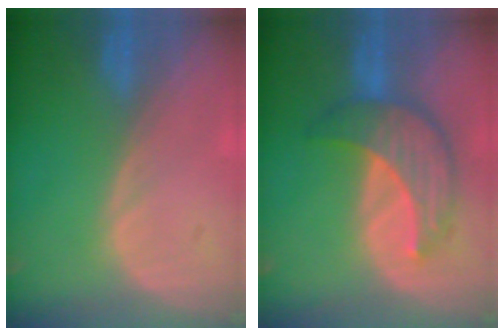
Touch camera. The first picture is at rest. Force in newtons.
{"total": 7.9, "press": 7.5, "slide": 2.4}